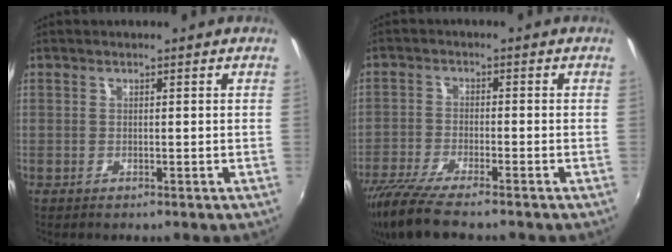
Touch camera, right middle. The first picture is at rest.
{"total": 9.3, "force": [-7.7, 1.1, 5.1], "torque": [-0.119, -0.034, -0.141]}